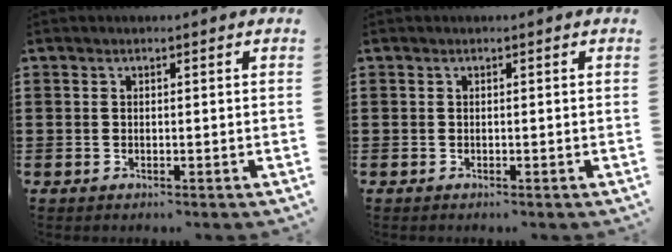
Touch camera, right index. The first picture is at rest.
{"total": 0.0}